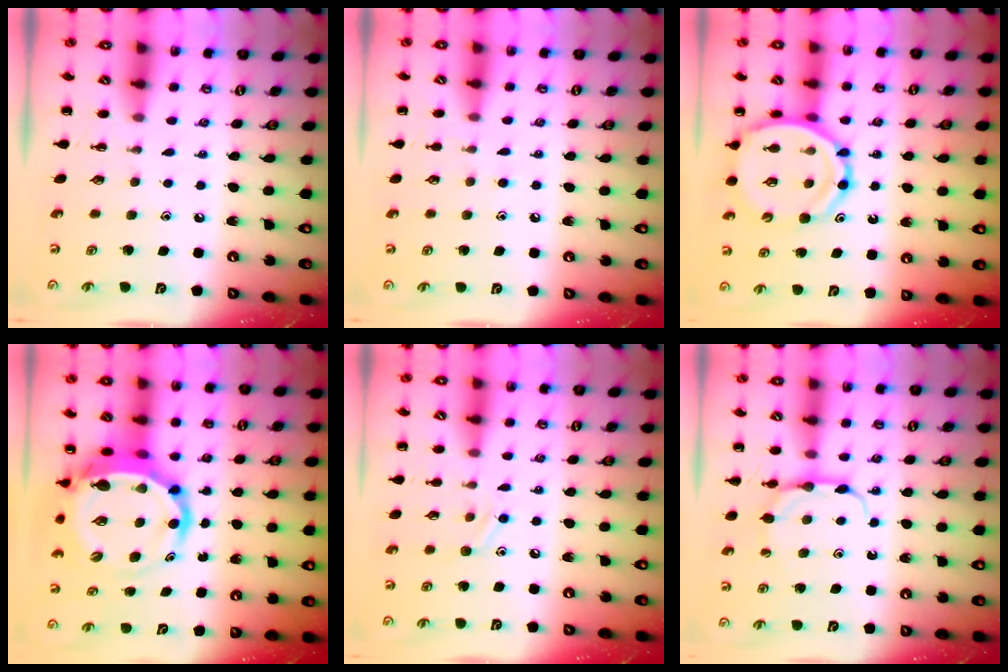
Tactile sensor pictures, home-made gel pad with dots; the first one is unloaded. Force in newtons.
{"total": 6.0, "press": 5.6, "slide": 2.1}
{"total": 14.3, "press": 13.8, "slide": 3.8}
{"total": 9.8, "press": 9.4, "slide": 2.8}
{"total": 7.3, "press": 7.1, "slide": 1.4}
{"total": 5.3, "press": 5.2, "slide": 0.9}